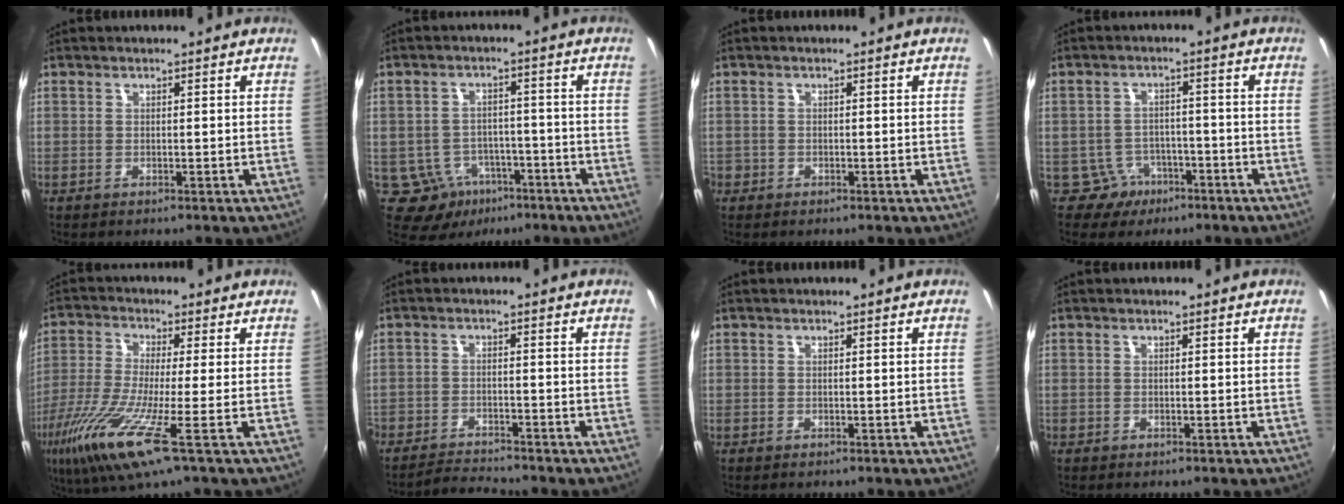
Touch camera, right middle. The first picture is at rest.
{"total": 8.4, "force": [-4.5, 6.6, 2.4], "torque": [-0.055, 0.013, -0.050]}
{"total": 1.4, "force": [-0.9, 1.1, 0.1], "torque": [-0.009, -0.001, -0.015]}
{"total": 4.9, "force": [-3.2, 3.7, 0.3], "torque": [-0.014, 0.015, -0.046]}
{"total": 13.5, "force": [-6.2, 0.3, 12.0], "torque": [-0.267, -0.039, -0.122]}
{"total": 4.7, "force": [-4.7, 0.2, 0.6], "torque": [-0.035, -0.009, -0.086]}
{"total": 0.0}
{"total": 0.0}